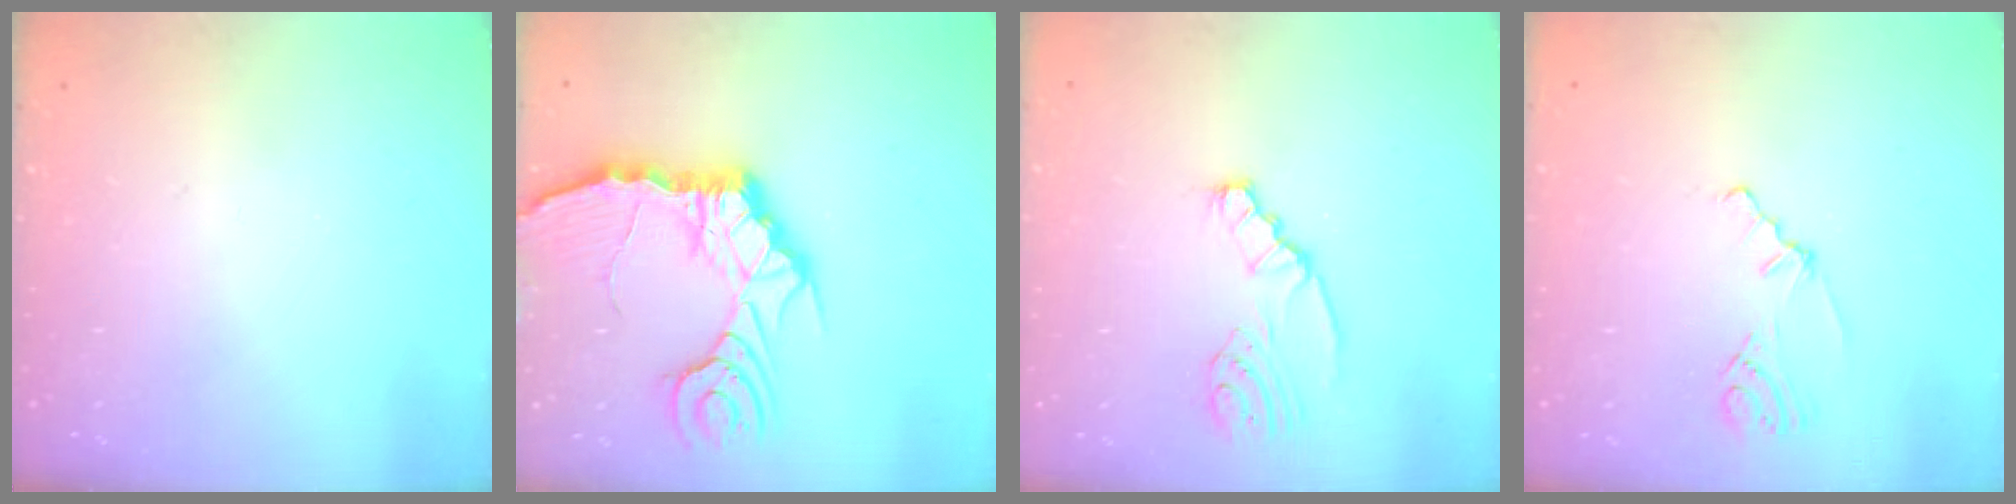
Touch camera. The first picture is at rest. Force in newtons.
{"total": 12.7, "press": 12.6, "slide": 1.5}
{"total": 2.4, "press": 2.4, "slide": 0.4}
{"total": 1.6, "press": 1.5, "slide": 0.6}